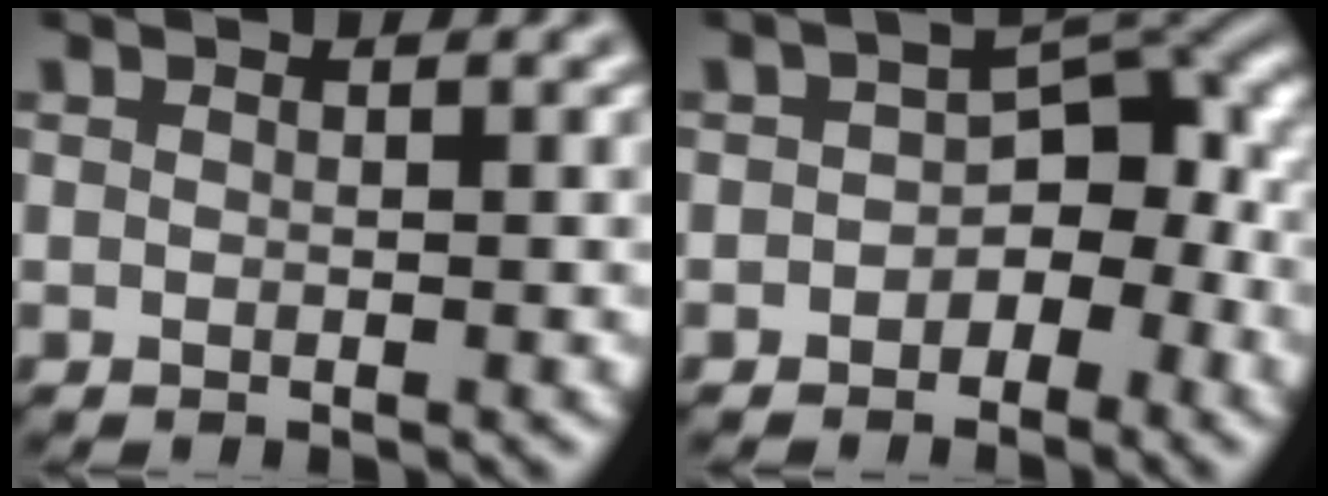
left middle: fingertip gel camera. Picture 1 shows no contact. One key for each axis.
{"total": 5.0, "fx": -1.3, "fy": 3.2, "fz": 3.6, "tx": -0.028, "ty": 0.008, "tz": -0.029}